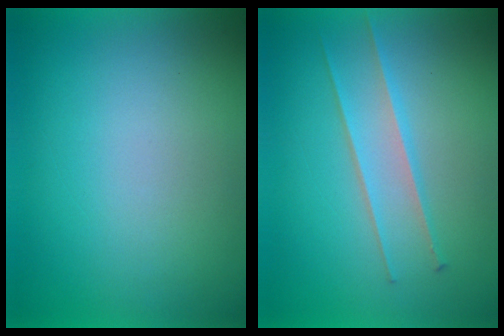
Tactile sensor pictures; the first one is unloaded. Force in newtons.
{"total": 2.3}